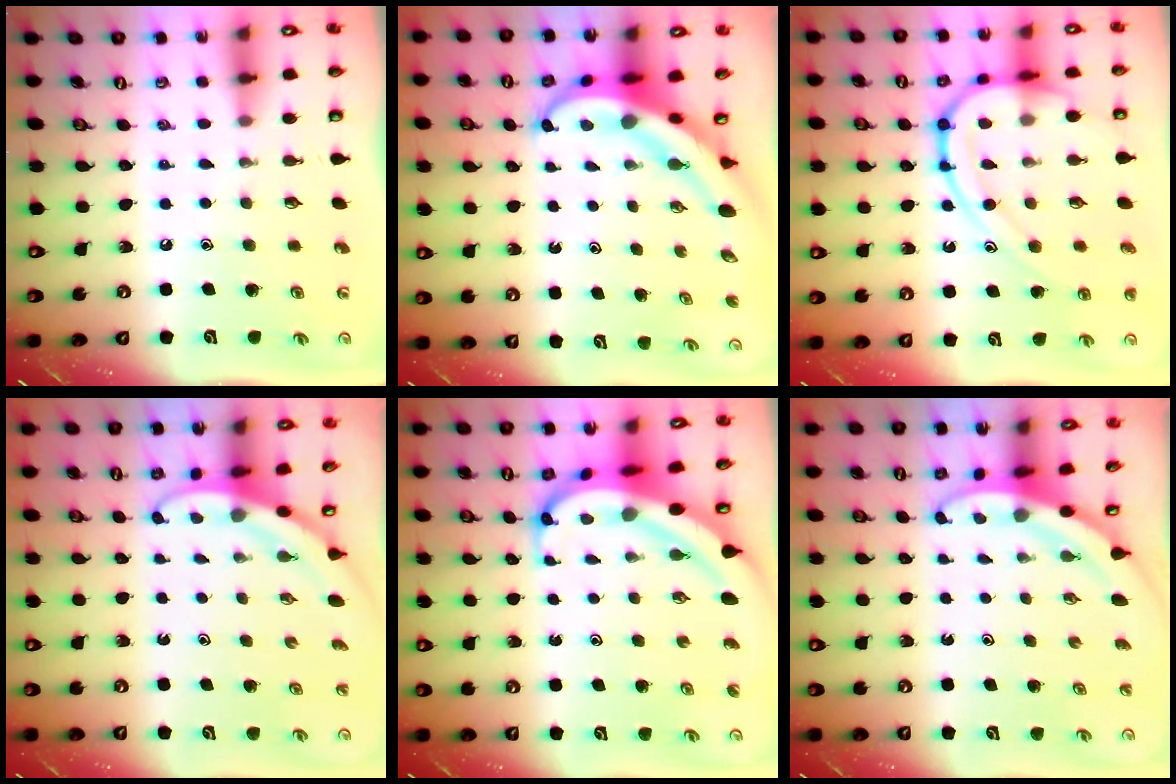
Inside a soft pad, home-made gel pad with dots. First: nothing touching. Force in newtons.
{"total": 7.9, "press": 7.9, "slide": 0.9}
{"total": 16.1, "press": 16.0, "slide": 1.3}
{"total": 3.0, "press": 3.0, "slide": 0.1}
{"total": 8.9, "press": 8.9, "slide": 1.0}
{"total": 3.5, "press": 3.5, "slide": 0.2}